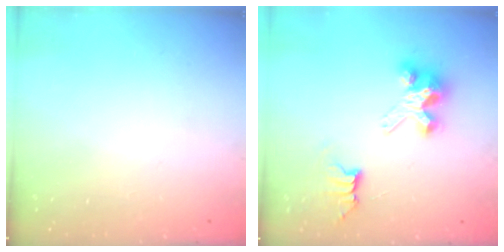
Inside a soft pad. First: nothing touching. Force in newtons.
{"total": 7.9, "press": 7.9, "slide": 0.2}